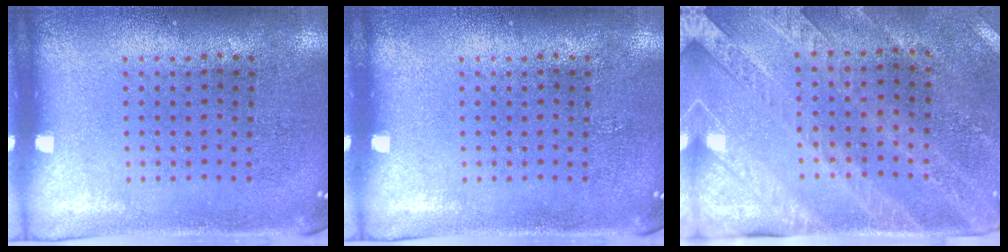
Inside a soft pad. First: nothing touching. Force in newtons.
{"total": 0.0}
{"total": 2.6, "press": 2.3, "slide": 1.3}